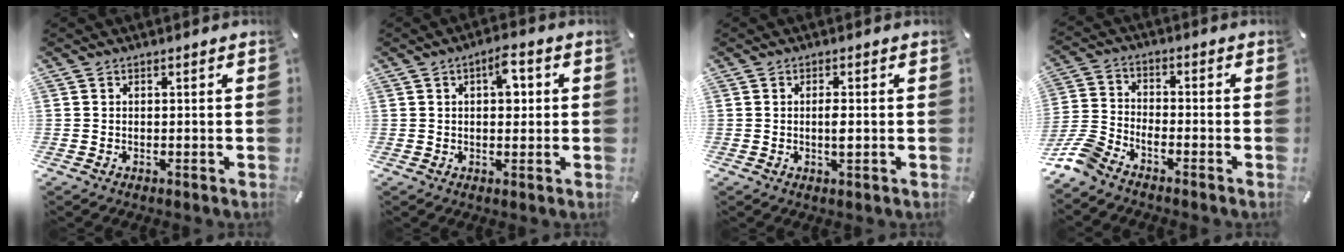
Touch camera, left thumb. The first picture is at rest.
{"total": 5.8, "force": [1.2, 2.9, 4.9], "torque": [-0.057, -0.003, 0.010]}
{"total": 2.6, "force": [-0.1, 0.6, 2.5], "torque": [-0.049, -0.003, -0.002]}
{"total": 7.6, "force": [-6.3, 2.9, 3.2], "torque": [-0.086, 0.013, -0.127]}